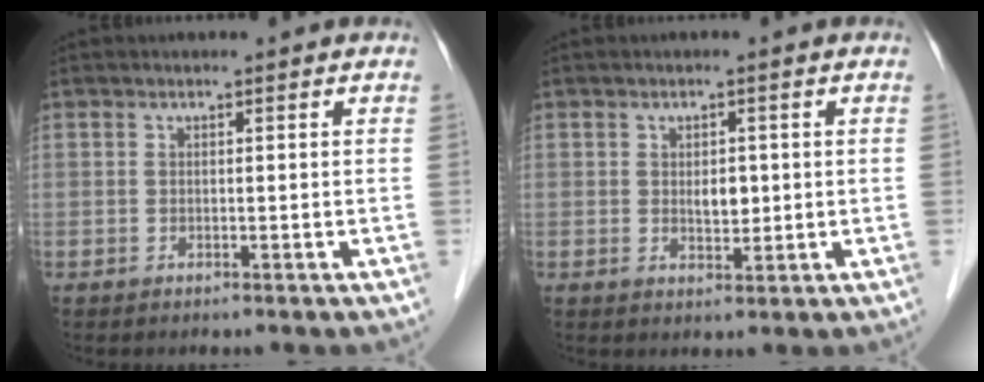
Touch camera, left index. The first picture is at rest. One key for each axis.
{"total": 2.6, "fx": 0.2, "fy": 1.5, "fz": 2.1, "tx": -0.034, "ty": -0.002, "tz": 0.007}